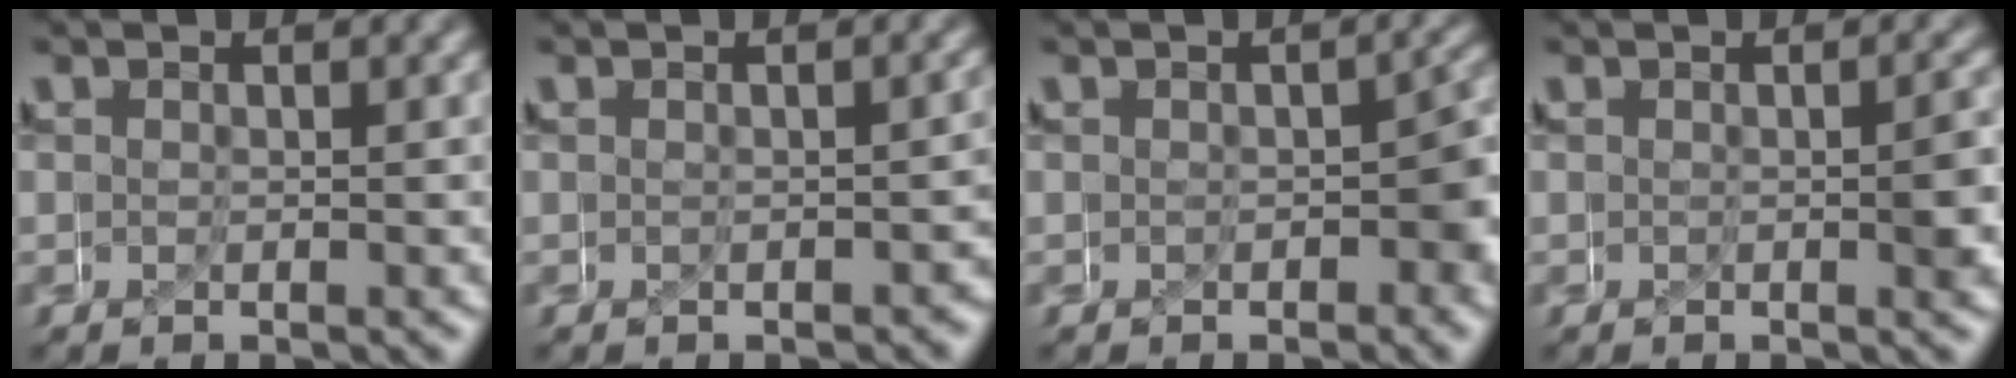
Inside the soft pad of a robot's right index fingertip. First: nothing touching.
{"total": 0.7, "force": [-0.6, 0.3, 0.2], "torque": [0.001, 0.001, -0.007]}
{"total": 2.5, "force": [-0.8, 1.4, 1.9], "torque": [-0.014, -0.001, -0.014]}
{"total": 1.1, "force": [-0.3, 0.1, 1.1], "torque": [-0.013, -0.001, -0.003]}